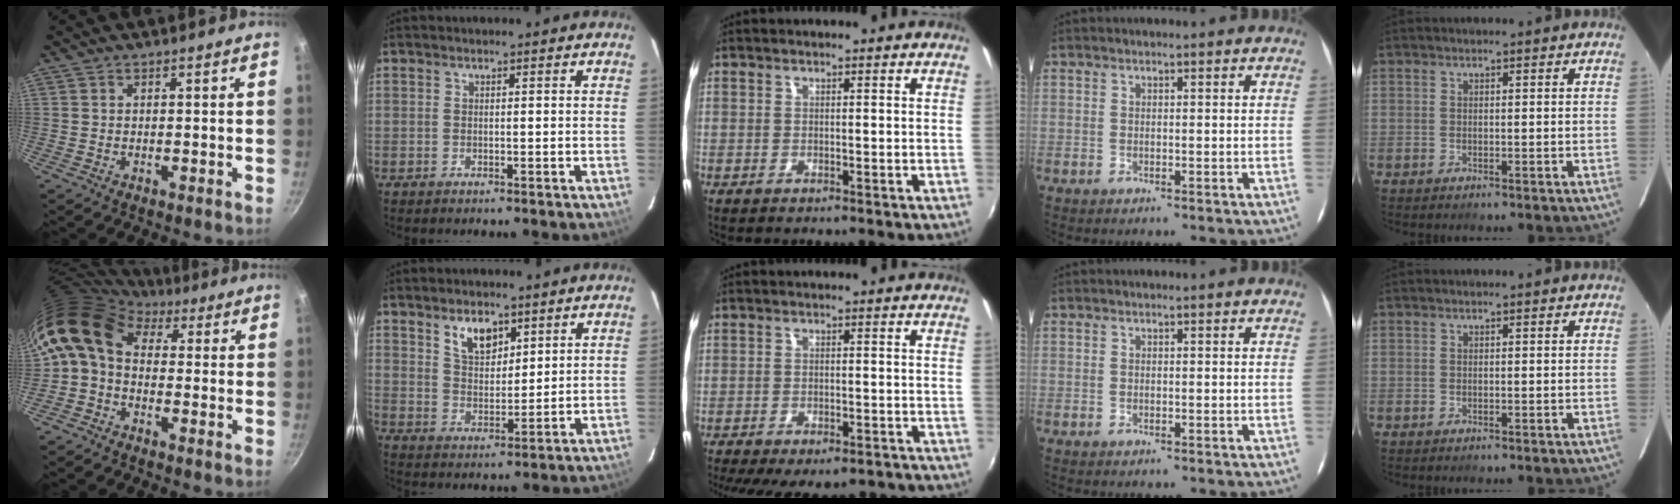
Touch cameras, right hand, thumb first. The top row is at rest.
{"thumb": {"total": 10.5, "force": [1.6, 7.7, 7.0], "torque": [-0.126, 0.025, 0.003]}, "index": {"total": 7.0, "force": [4.1, 3.8, 4.2], "torque": [-0.068, 0.006, 0.081]}, "middle": {"total": 13.8, "force": [-11.1, 4.7, 6.7], "torque": [-0.139, -0.034, -0.145]}}